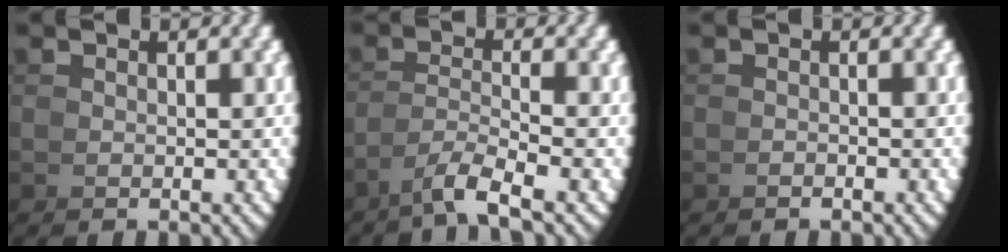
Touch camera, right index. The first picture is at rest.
{"total": 3.1, "force": [-1.9, 0.2, 2.5], "torque": [-0.045, -0.008, -0.026]}
{"total": 1.2, "force": [-0.7, -0.9, -0.5], "torque": [0.015, 0.000, -0.014]}